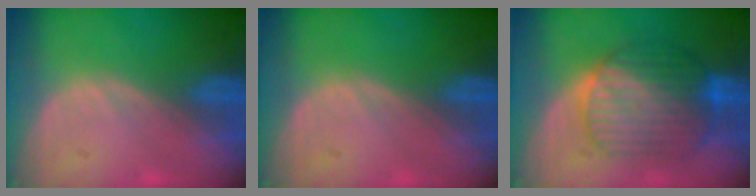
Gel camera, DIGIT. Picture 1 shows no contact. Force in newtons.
{"total": 0.0}
{"total": 9.7, "press": 9.7, "slide": 1.0}